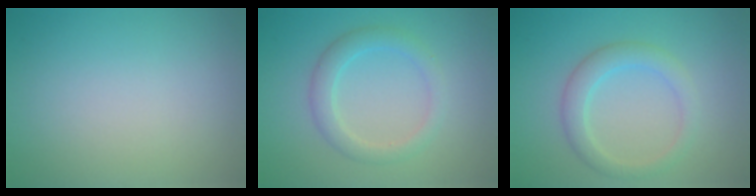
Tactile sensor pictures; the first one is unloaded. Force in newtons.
{"total": 2.7, "press": 2.7, "slide": 0.2}
{"total": 2.9, "press": 2.9, "slide": 0.1}